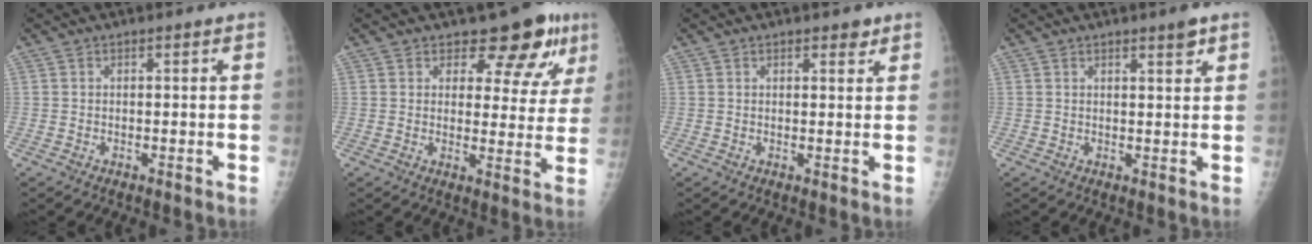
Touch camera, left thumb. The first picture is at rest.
{"total": 9.8, "force": [6.8, 5.0, 4.9], "torque": [-0.024, -0.041, 0.076]}
{"total": 2.2, "force": [1.5, 1.0, 1.3], "torque": [-0.005, -0.007, 0.017]}
{"total": 2.5, "force": [1.7, 0.4, 1.8], "torque": [-0.021, -0.010, 0.023]}